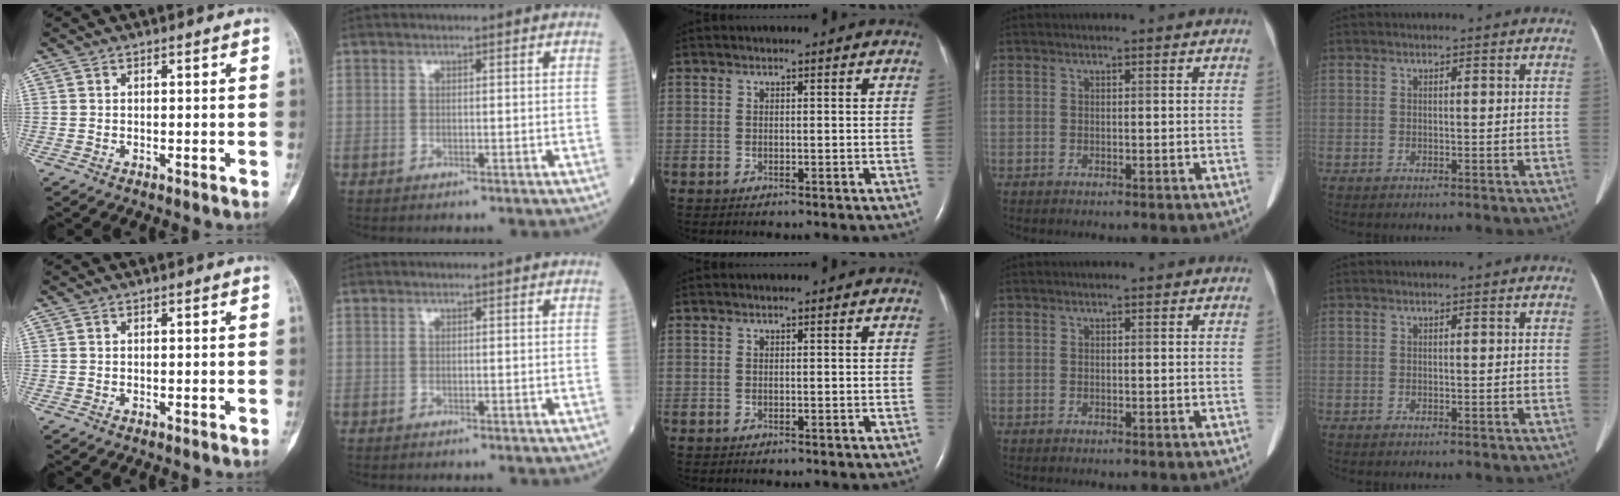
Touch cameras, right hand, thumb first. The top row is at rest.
{}